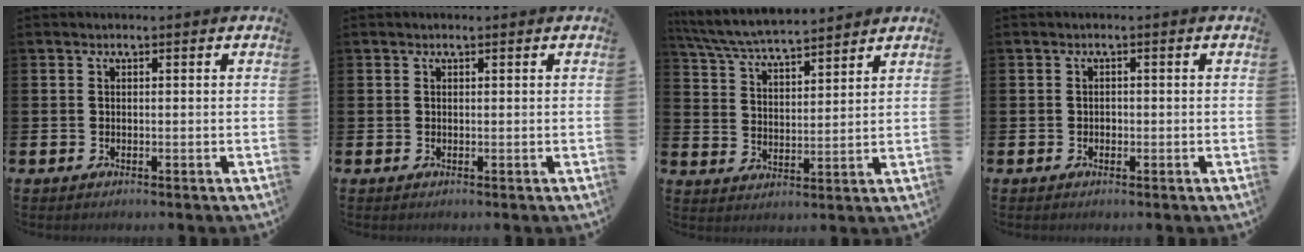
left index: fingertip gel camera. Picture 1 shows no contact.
{"total": 0.0}
{"total": 6.5, "force": [6.3, 0.5, 1.4], "torque": [-0.054, -0.035, 0.114]}
{"total": 0.7, "force": [-0.2, 0.7, 0.2], "torque": [0.000, 0.002, -0.006]}